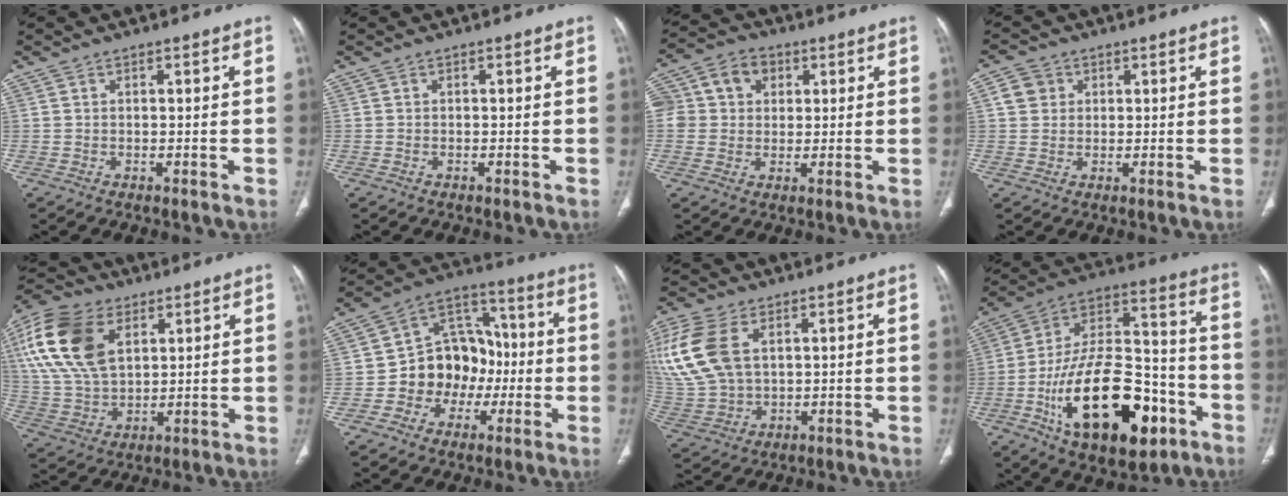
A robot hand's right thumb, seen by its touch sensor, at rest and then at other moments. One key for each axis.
{"total": 0.0}
{"total": 11.2, "fx": 2.8, "fy": 9.5, "fz": 5.3, "tx": -0.083, "ty": 0.021, "tz": 0.043}
{"total": 3.9, "fx": 1.1, "fy": 3.5, "fz": 1.3, "tx": -0.009, "ty": 0.002, "tz": 0.018}
{"total": 19.2, "fx": 7.0, "fy": 11.7, "fz": 13.5, "tx": -0.274, "ty": -0.011, "tz": 0.131}
{"total": 13.9, "fx": -2.5, "fy": 11.3, "fz": 7.6, "tx": -0.070, "ty": 0.044, "tz": -0.045}
{"total": 17.9, "fx": 5.4, "fy": 11.3, "fz": 12.7, "tx": -0.307, "ty": -0.005, "tz": 0.112}
{"total": 27.6, "fx": -10.9, "fy": 13.6, "fz": 21.4, "tx": -0.363, "ty": 0.051, "tz": -0.167}